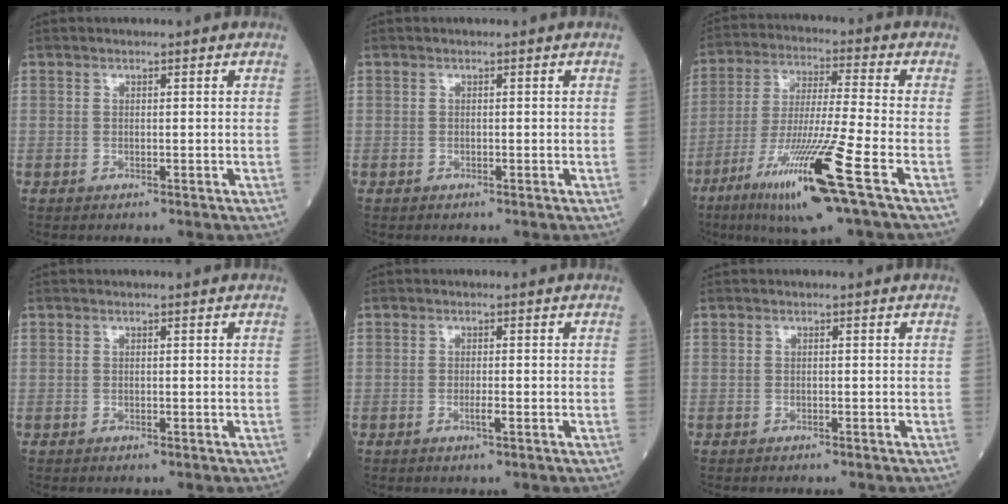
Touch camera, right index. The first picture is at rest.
{"total": 0.0}
{"total": 15.6, "force": [-7.6, -0.7, 13.6], "torque": [-0.278, -0.038, -0.137]}
{"total": 0.0}
{"total": 1.2, "force": [-0.5, 0.0, 1.1], "torque": [-0.024, -0.001, -0.006]}
{"total": 0.8, "force": [-0.7, 0.0, 0.4], "torque": [-0.004, 0.001, -0.010]}